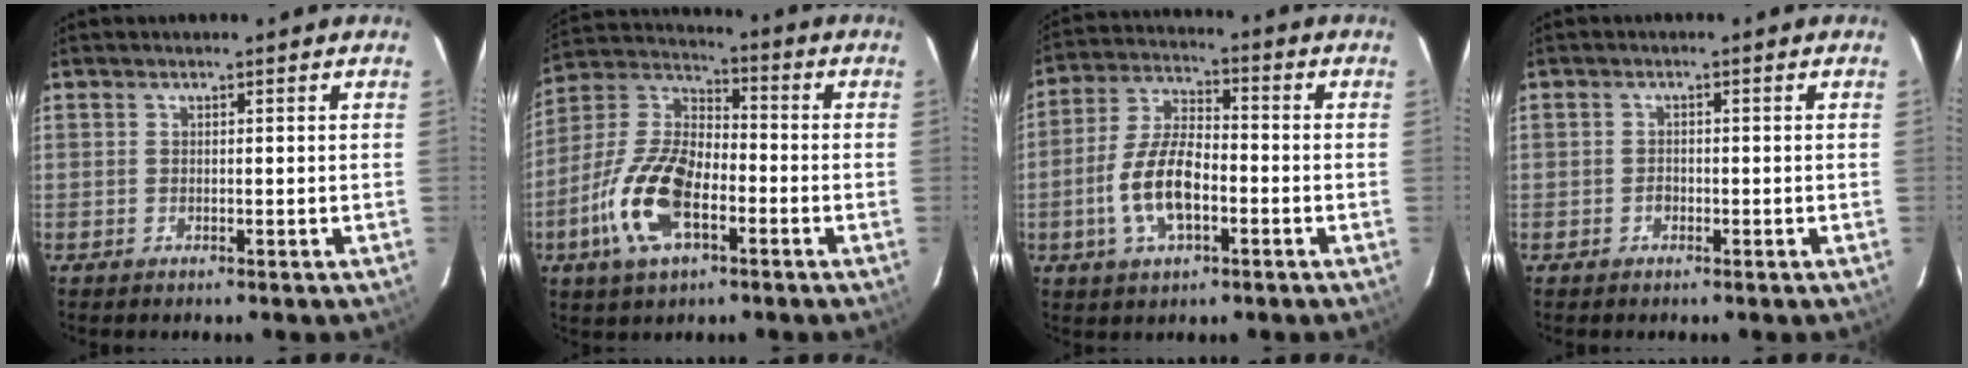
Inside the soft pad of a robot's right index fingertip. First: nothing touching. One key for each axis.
{"total": 16.0, "fx": -6.2, "fy": 7.8, "fz": 12.6, "tx": -0.274, "ty": 0.001, "tz": -0.122}
{"total": 11.4, "fx": -3.6, "fy": 5.1, "fz": 9.5, "tx": -0.199, "ty": 0.004, "tz": -0.066}
{"total": 1.3, "fx": -0.6, "fy": 1.1, "fz": 0.4, "tx": -0.007, "ty": 0.002, "tz": -0.009}